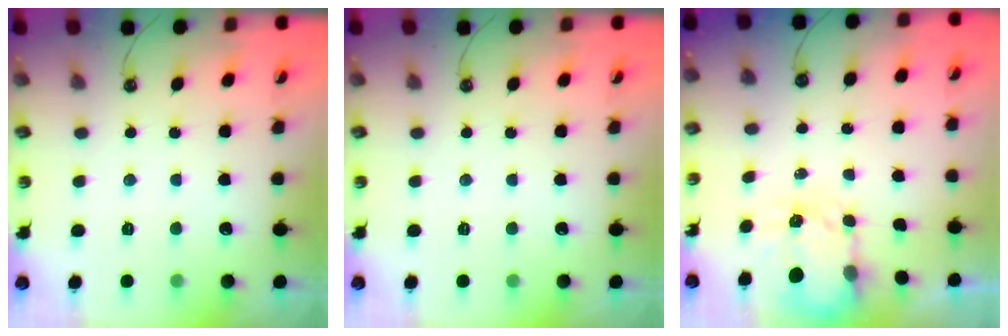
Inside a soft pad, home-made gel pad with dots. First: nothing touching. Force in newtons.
{"total": 0.0}
{"total": 3.6, "press": 3.5, "slide": 0.5}